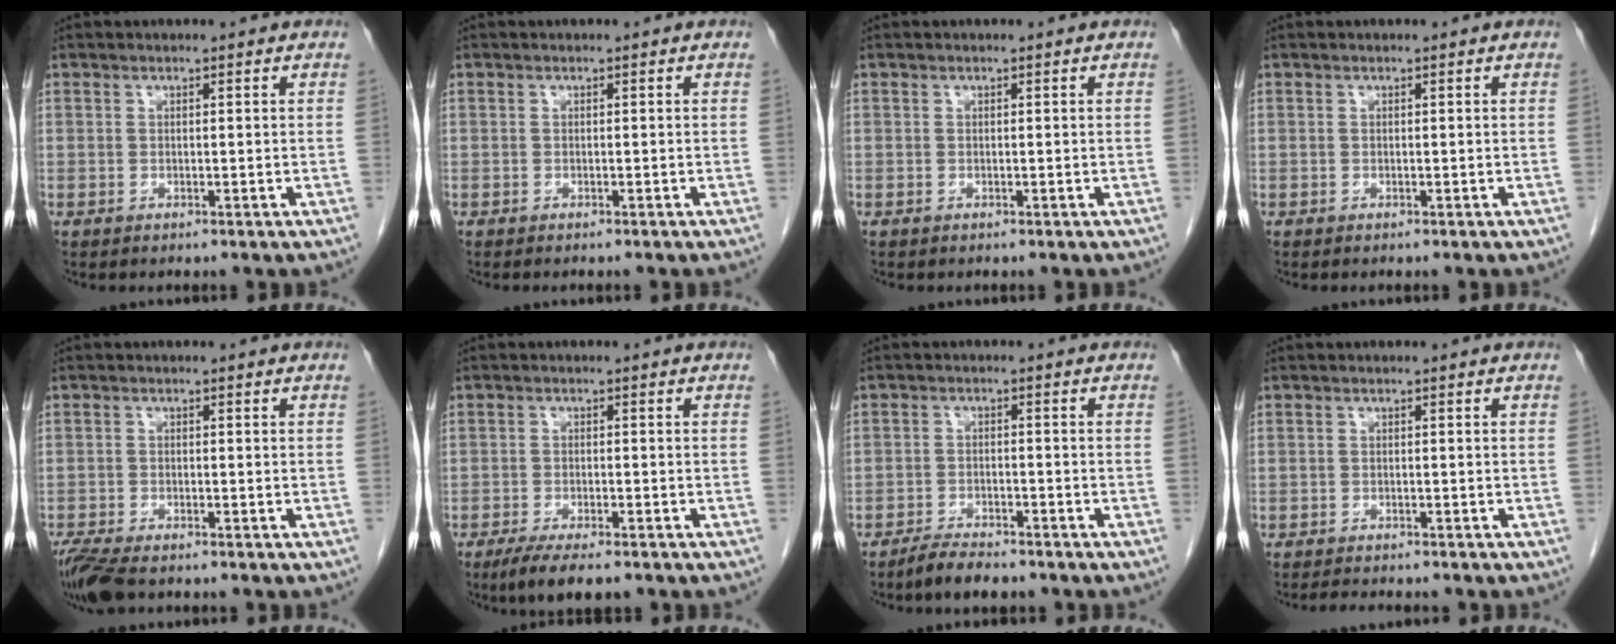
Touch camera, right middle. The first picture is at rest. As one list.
[{"total": 1.0, "force": [-0.9, -0.1, 0.5], "torque": [0.001, 0.003, -0.010]}, {"total": 0.0}, {"total": 0.0}, {"total": 5.5, "force": [-4.5, 1.1, 3.0], "torque": [-0.064, -0.018, -0.081]}, {"total": 6.5, "force": [-4.9, 1.4, 4.0], "torque": [-0.067, -0.014, -0.075]}, {"total": 4.4, "force": [-3.8, 0.9, 1.9], "torque": [-0.041, -0.008, -0.067]}, {"total": 4.1, "force": [-3.6, 0.7, 1.7], "torque": [-0.026, -0.007, -0.048]}]